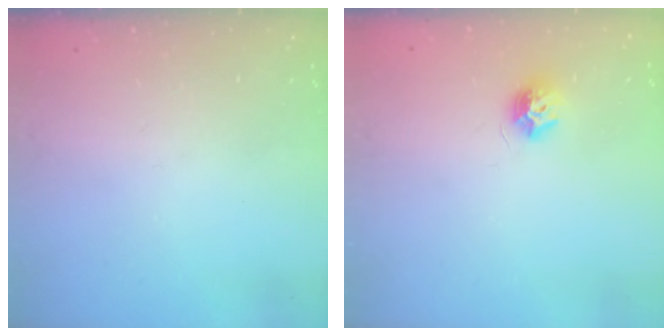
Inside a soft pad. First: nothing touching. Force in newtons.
{"total": 8.1, "press": 8.1, "slide": 0.1}